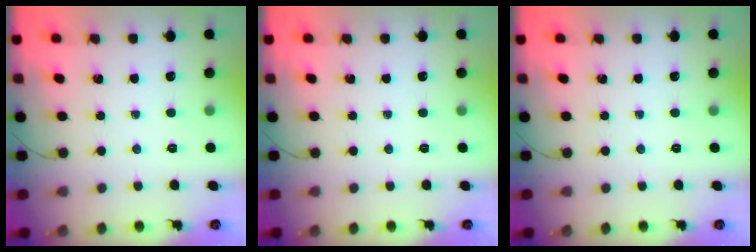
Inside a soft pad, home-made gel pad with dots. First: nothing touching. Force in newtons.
{"total": 0.0}
{"total": 0.0}